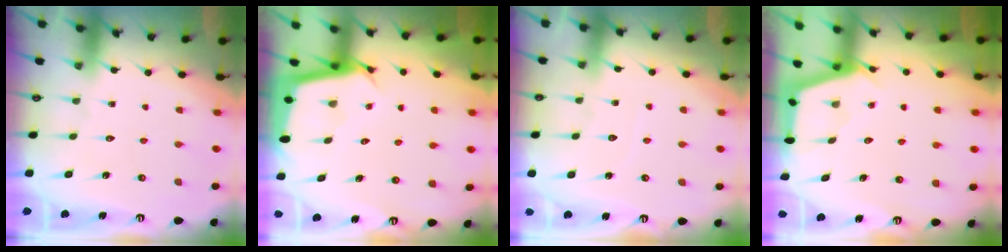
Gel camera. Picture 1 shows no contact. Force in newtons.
{"total": 2.9, "press": 2.9, "slide": 0.1}
{"total": 3.9, "press": 3.9, "slide": 0.4}
{"total": 2.7, "press": 2.7, "slide": 0.3}